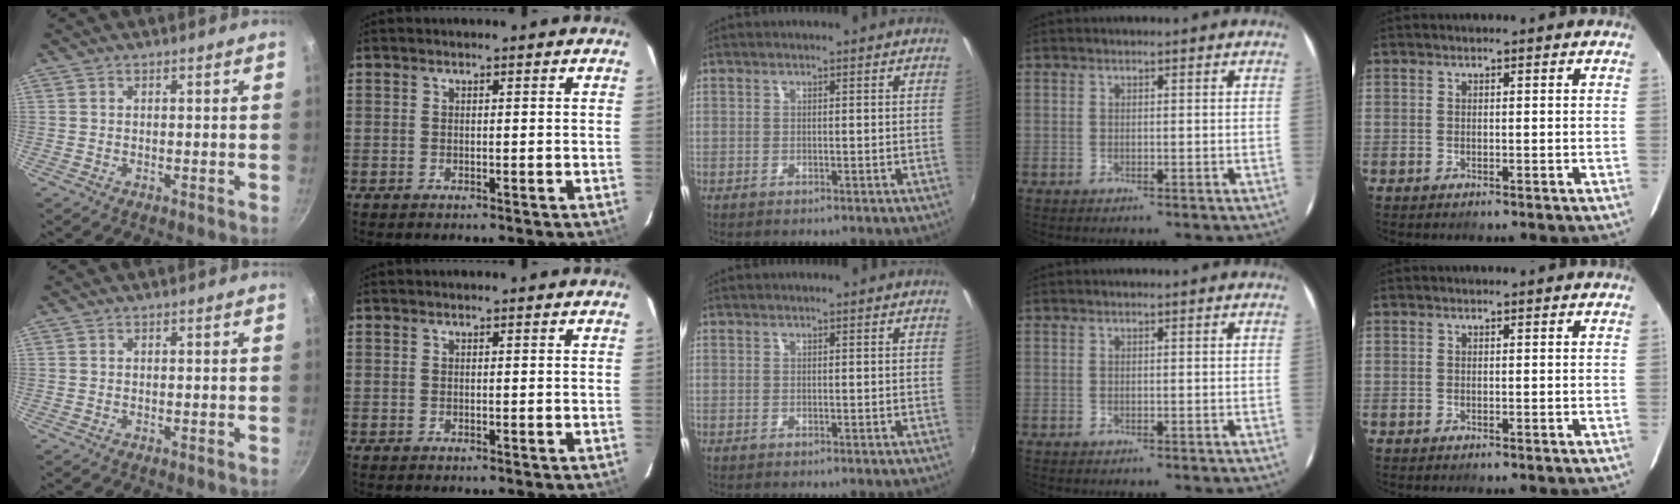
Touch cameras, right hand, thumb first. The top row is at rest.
{}